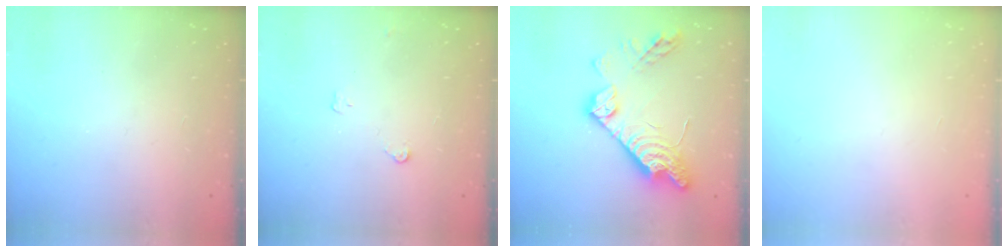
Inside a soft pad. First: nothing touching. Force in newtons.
{"total": 3.3, "press": 3.3, "slide": 0.4}
{"total": 18.1, "press": 18.1, "slide": 0.6}
{"total": 0.0}